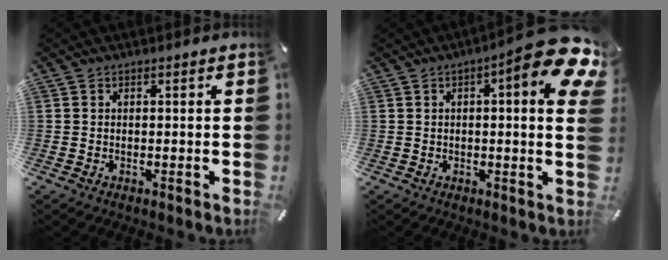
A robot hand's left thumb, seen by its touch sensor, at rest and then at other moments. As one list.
[{"total": 13.2, "force": [5.7, 2.7, 11.7], "torque": [-0.145, -0.045, 0.086]}]